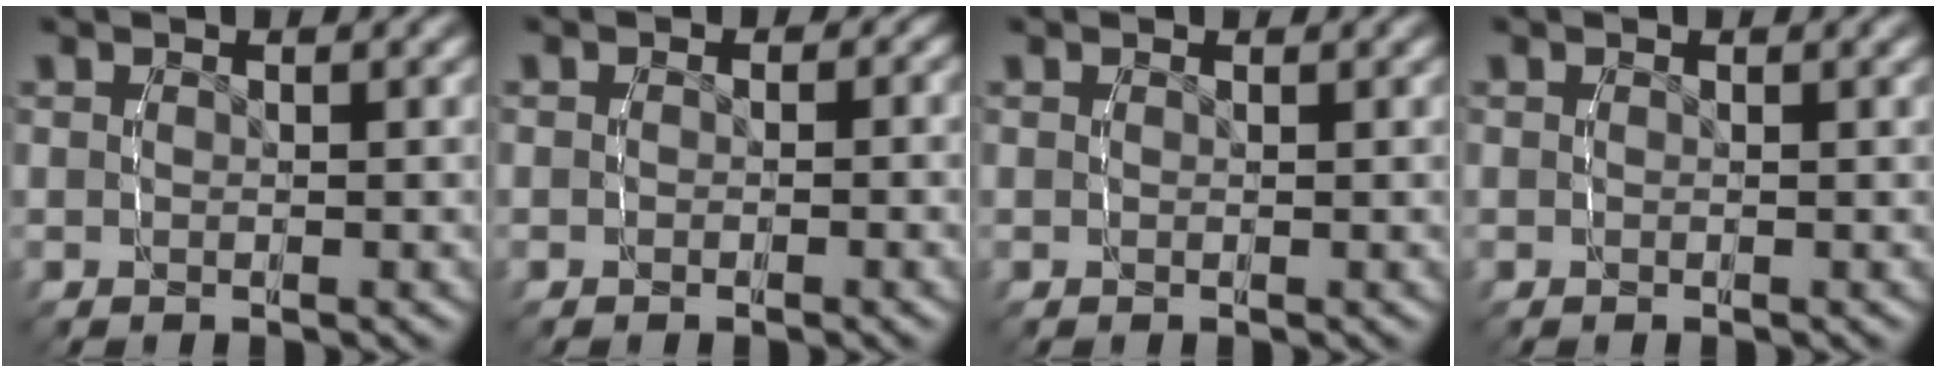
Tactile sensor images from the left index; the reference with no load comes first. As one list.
[{"total": 1.4, "force": [-1.0, 0.2, -0.9], "torque": [0.011, -0.012, -0.017]}, {"total": 0.6, "force": [-0.2, -0.3, -0.5], "torque": [0.003, -0.007, 0.000]}, {"total": 0.0}]